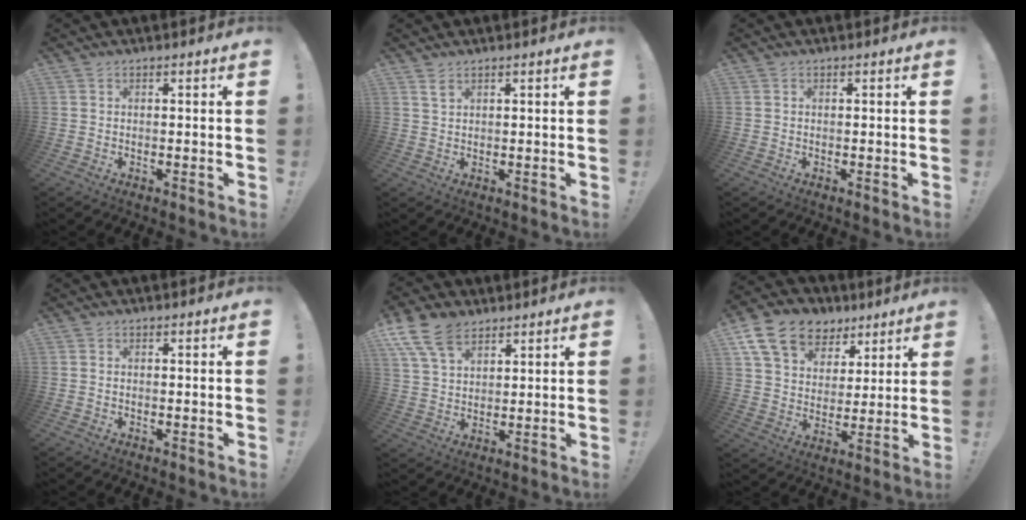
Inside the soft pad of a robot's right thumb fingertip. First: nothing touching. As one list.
[{"total": 2.0, "force": [1.3, 0.9, 1.3], "torque": [-0.016, -0.007, 0.023]}, {"total": 0.0}, {"total": 0.0}, {"total": 11.9, "force": [7.6, 6.9, 6.1], "torque": [-0.114, -0.027, 0.150]}, {"total": 16.0, "force": [9.5, 10.8, 7.0], "torque": [-0.120, -0.050, 0.182]}]